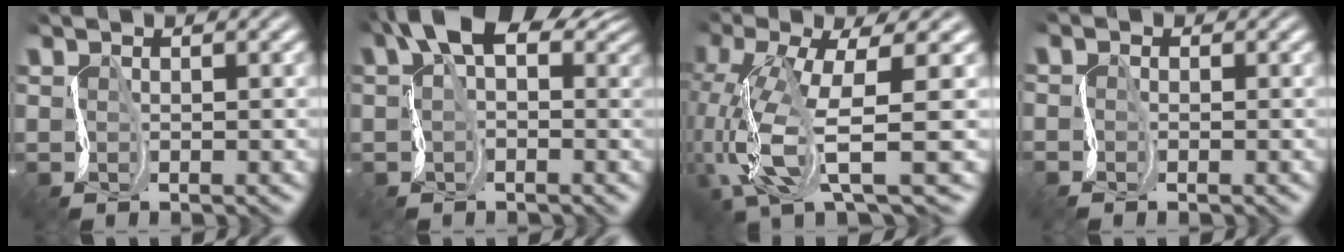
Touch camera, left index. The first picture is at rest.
{"total": 6.8, "force": [2.9, 3.9, 4.7], "torque": [-0.078, 0.019, 0.041]}
{"total": 9.2, "force": [-2.7, 3.0, 8.3], "torque": [-0.195, -0.018, -0.040]}
{"total": 1.7, "force": [-1.4, -0.1, -0.9], "torque": [0.009, -0.001, -0.020]}